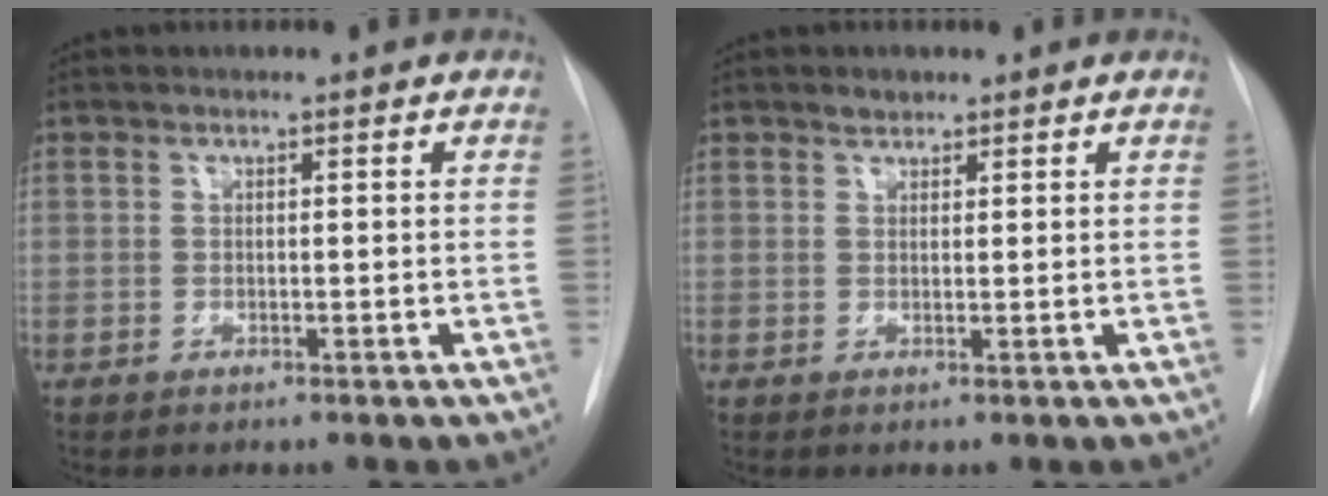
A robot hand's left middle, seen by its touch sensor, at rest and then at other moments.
{"total": 1.3, "force": [1.1, 0.7, 0.3], "torque": [-0.006, 0.000, 0.016]}